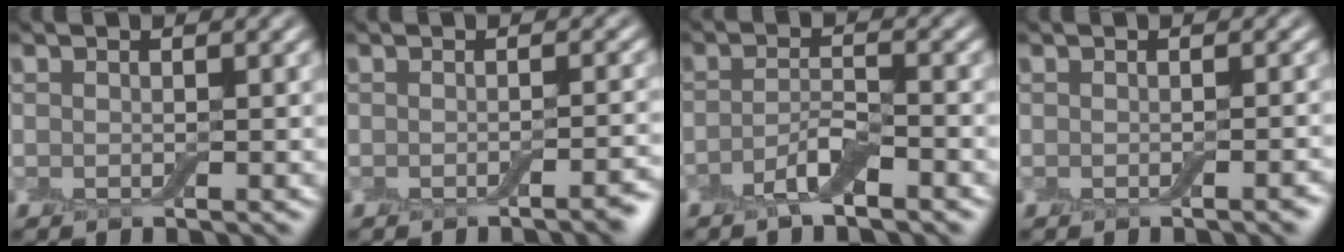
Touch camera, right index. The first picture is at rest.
{"total": 1.7, "force": [-0.9, 0.4, 1.4], "torque": [-0.011, 0.003, -0.016]}
{"total": 2.8, "force": [-1.8, 0.7, 2.1], "torque": [-0.041, 0.005, -0.040]}
{"total": 1.0, "force": [-0.5, 0.2, 0.9], "torque": [-0.009, 0.001, -0.007]}